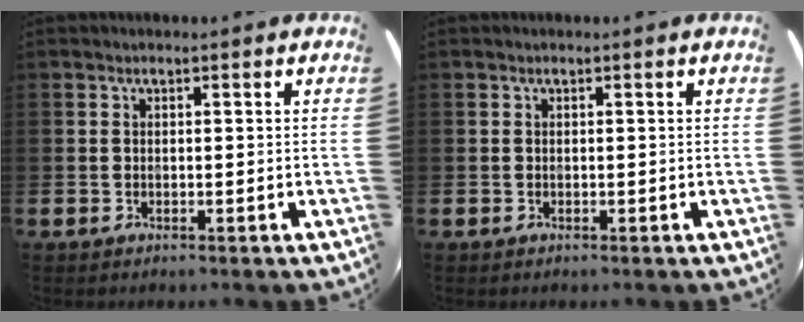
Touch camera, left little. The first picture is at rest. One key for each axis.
{"total": 0.0}